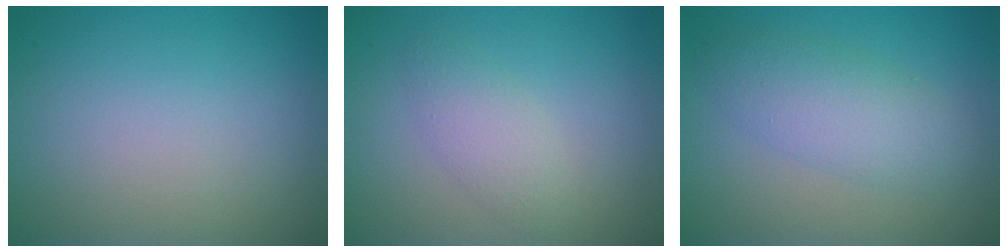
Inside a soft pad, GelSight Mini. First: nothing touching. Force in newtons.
{"total": 2.2, "press": 2.2, "slide": 0.2}
{"total": 4.2, "press": 4.2, "slide": 0.0}